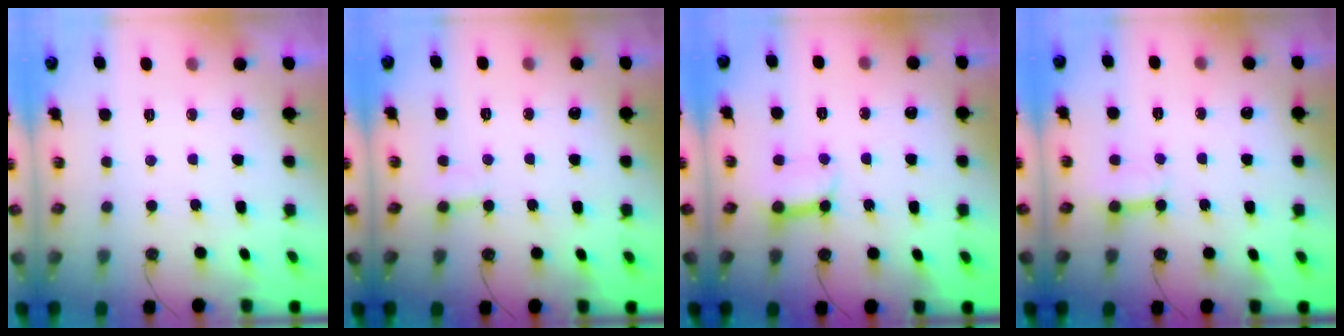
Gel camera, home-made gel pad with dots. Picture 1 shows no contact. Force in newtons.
{"total": 2.8, "press": 2.8, "slide": 0.3}
{"total": 8.5, "press": 8.4, "slide": 1.1}
{"total": 3.0, "press": 2.9, "slide": 0.4}